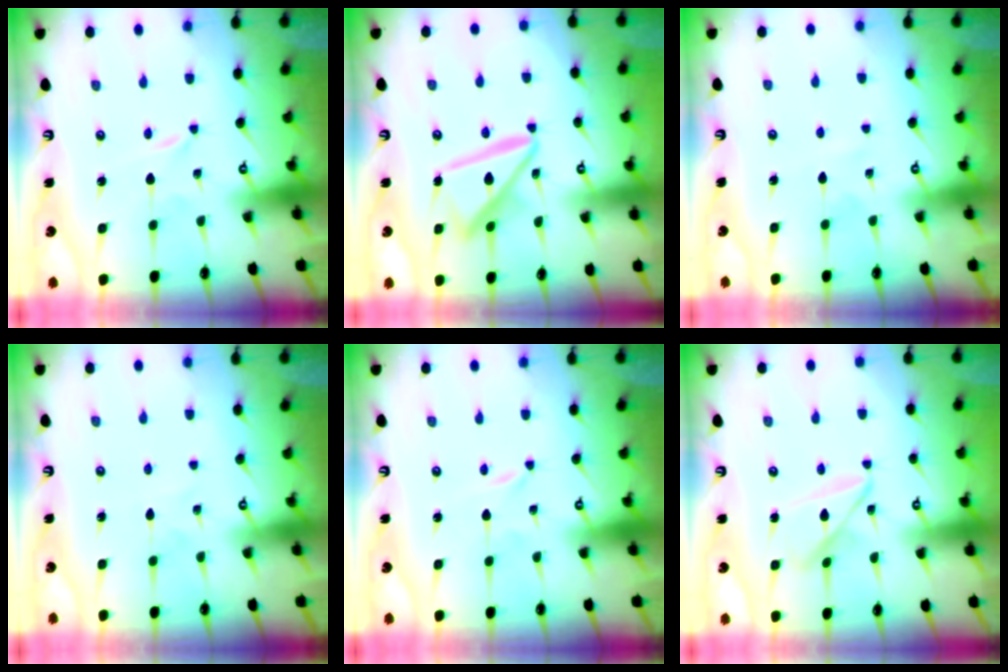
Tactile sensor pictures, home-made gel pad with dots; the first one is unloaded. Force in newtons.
{"total": 13.3, "press": 13.2, "slide": 1.3}
{"total": 3.8, "press": 3.8, "slide": 0.4}
{"total": 2.4, "press": 2.4, "slide": 0.3}
{"total": 0.0}
{"total": 9.0, "press": 9.0, "slide": 0.4}